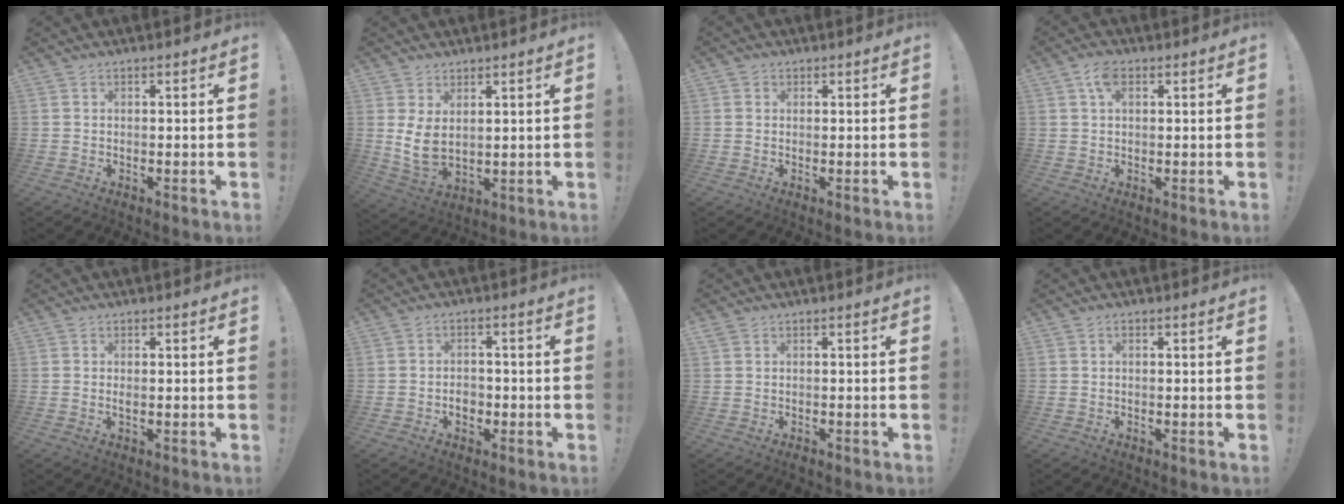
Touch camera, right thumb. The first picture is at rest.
{"total": 6.9, "force": [2.5, 4.1, 5.1], "torque": [-0.095, -0.024, 0.047]}
{"total": 1.2, "force": [0.6, 1.0, 0.3], "torque": [0.002, -0.002, 0.009]}
{"total": 4.7, "force": [1.8, 2.5, 3.6], "torque": [-0.061, 0.003, 0.029]}
{"total": 0.9, "force": [0.0, 0.3, 0.9], "torque": [-0.011, -0.003, -0.001]}
{"total": 4.2, "force": [-1.4, 3.3, 2.1], "torque": [-0.023, 0.005, -0.026]}
{"total": 1.1, "force": [-0.3, 1.0, 0.4], "torque": [-0.007, 0.002, -0.005]}
{"total": 0.6, "force": [-0.3, 0.2, 0.5], "torque": [-0.012, 0.002, -0.004]}